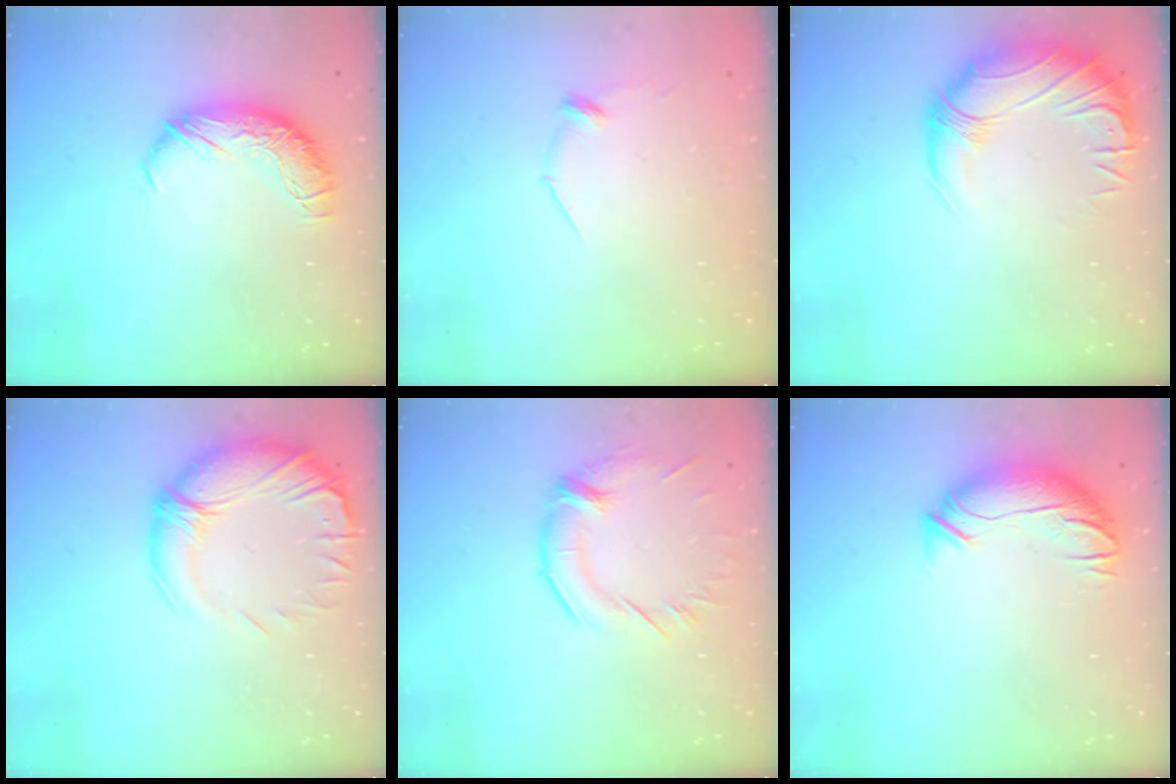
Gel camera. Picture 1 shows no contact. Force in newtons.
{"total": 7.8, "press": 7.8, "slide": 0.5}
{"total": 2.9, "press": 0.4, "slide": 2.9}
{"total": 4.9, "press": 3.0, "slide": 3.9}
{"total": 1.5, "press": 0.3, "slide": 1.5}
{"total": 3.4, "press": 2.1, "slide": 2.7}